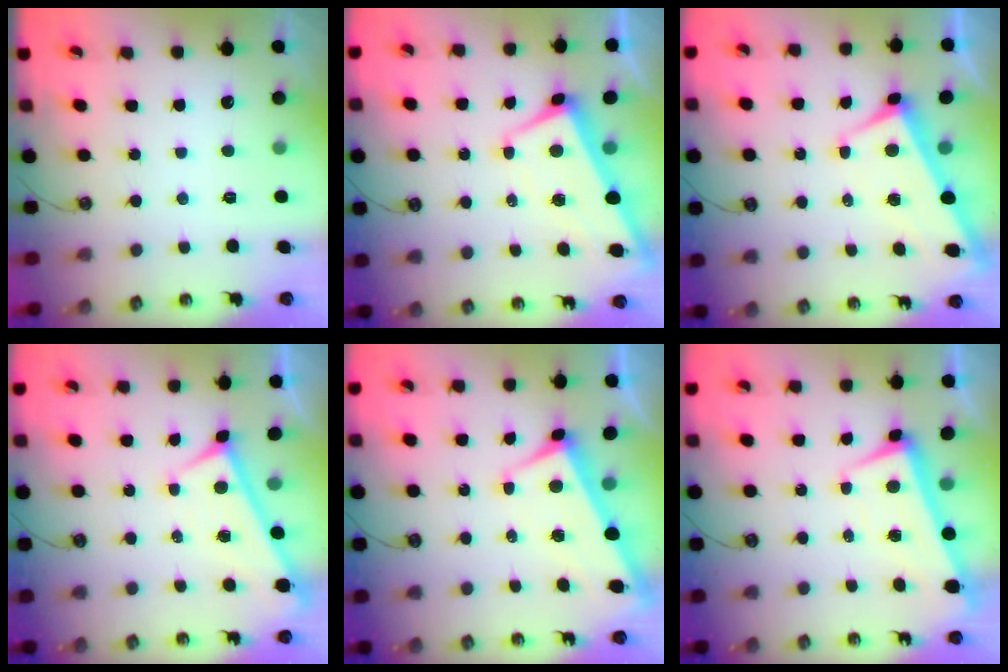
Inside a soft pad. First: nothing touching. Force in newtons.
{"total": 1.2, "press": 0.3, "slide": 1.1}
{"total": 2.5, "press": 2.4, "slide": 0.9}
{"total": 0.0}
{"total": 2.5, "press": 2.4, "slide": 0.9}
{"total": 2.0, "press": 1.8, "slide": 0.8}